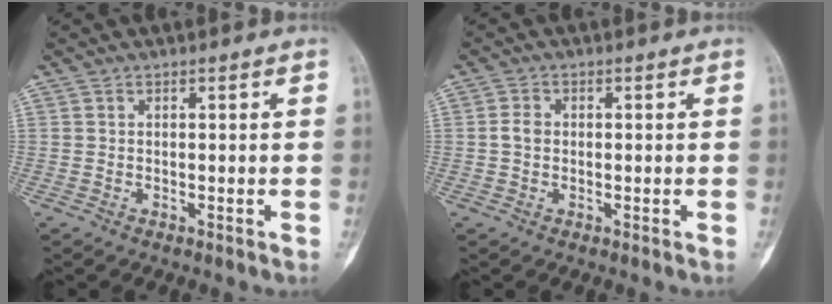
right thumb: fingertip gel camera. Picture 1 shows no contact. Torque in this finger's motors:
{"motor_torque": [0.26, 0.64, 0.10, -0.16, 0.01]}